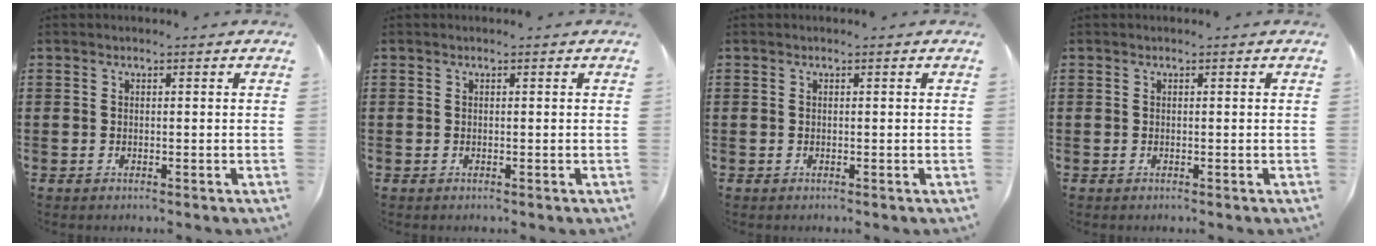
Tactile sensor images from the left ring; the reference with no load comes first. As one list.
[{"total": 0.0}, {"total": 0.0}, {"total": 0.0}]